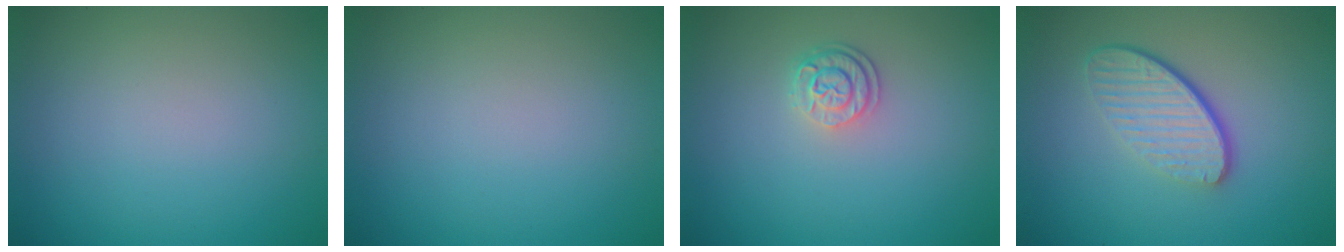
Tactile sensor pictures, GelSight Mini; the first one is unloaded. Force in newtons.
{"total": 0.0}
{"total": 2.3, "press": 1.8, "slide": 1.4}
{"total": 4.5, "press": 3.0, "slide": 3.5}